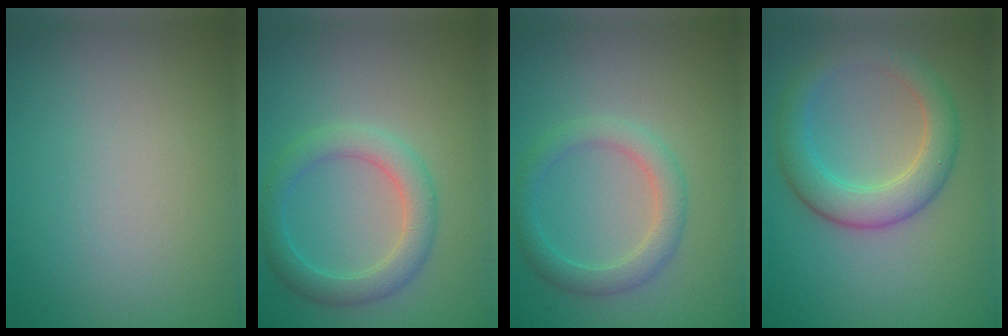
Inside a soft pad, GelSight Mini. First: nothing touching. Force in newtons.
{"total": 3.4, "press": 3.4, "slide": 0.2}
{"total": 2.9, "press": 2.9, "slide": 0.1}
{"total": 4.6, "press": 4.6, "slide": 0.0}